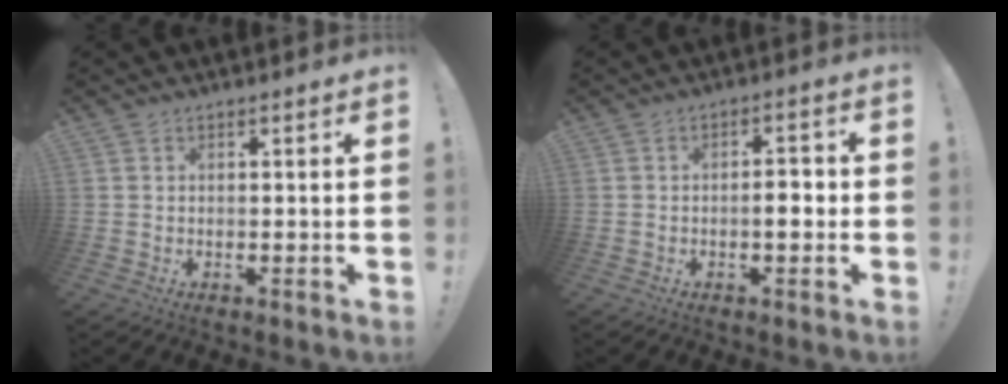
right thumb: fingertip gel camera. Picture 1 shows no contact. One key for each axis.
{"total": 4.4, "fx": -1.0, "fy": 1.5, "fz": 4.0, "tx": -0.054, "ty": 0.003, "tz": -0.022}